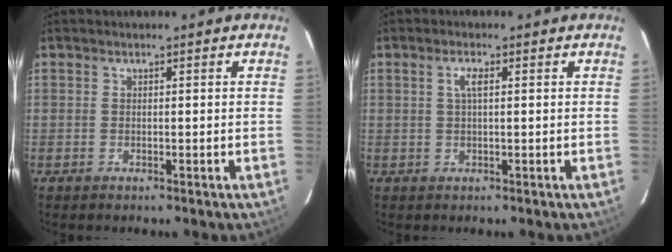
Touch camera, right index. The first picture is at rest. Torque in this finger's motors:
{"motor_torque": [0.10, 0.05, 0.11, 0.06]}